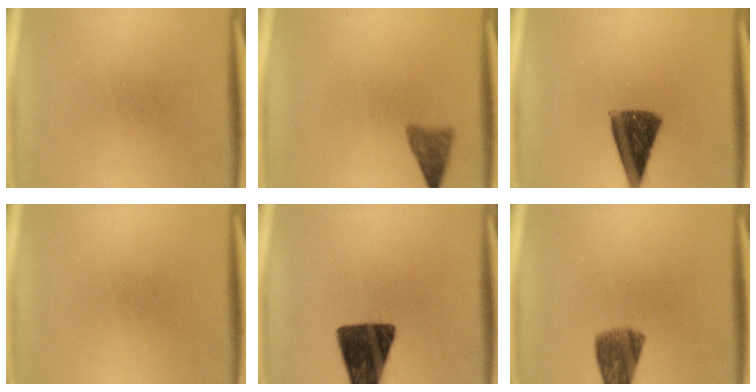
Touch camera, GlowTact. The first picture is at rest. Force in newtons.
{"total": 2.9}
{"total": 10.0}
{"total": 0.0}
{"total": 14.8}
{"total": 7.1}